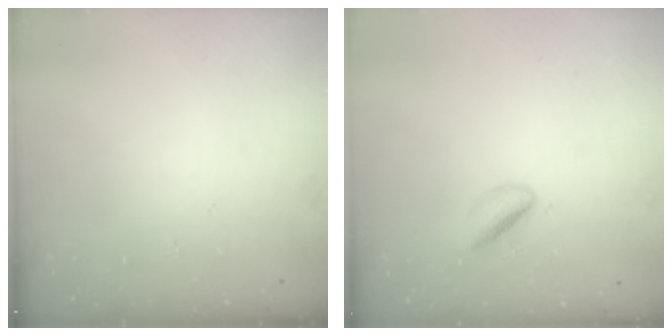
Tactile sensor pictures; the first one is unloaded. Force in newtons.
{"total": 2.9, "press": 2.8, "slide": 0.4}